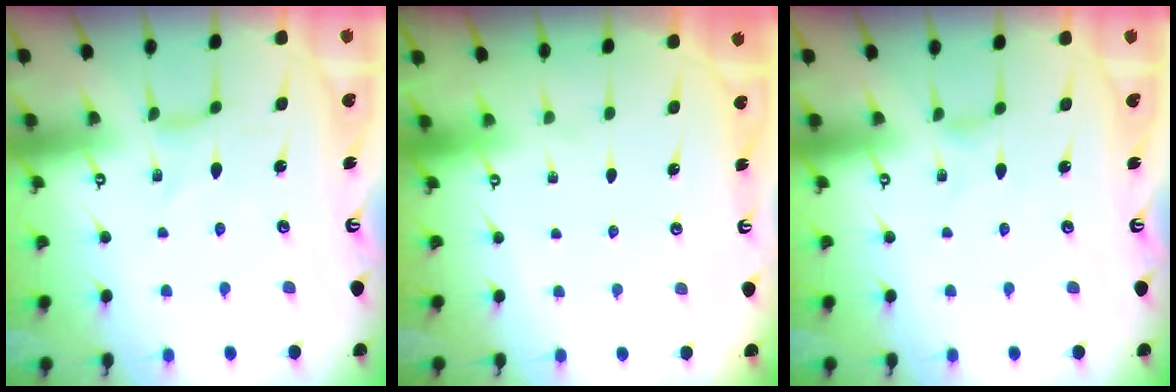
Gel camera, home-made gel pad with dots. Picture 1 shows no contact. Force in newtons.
{"total": 0.0}
{"total": 0.0}